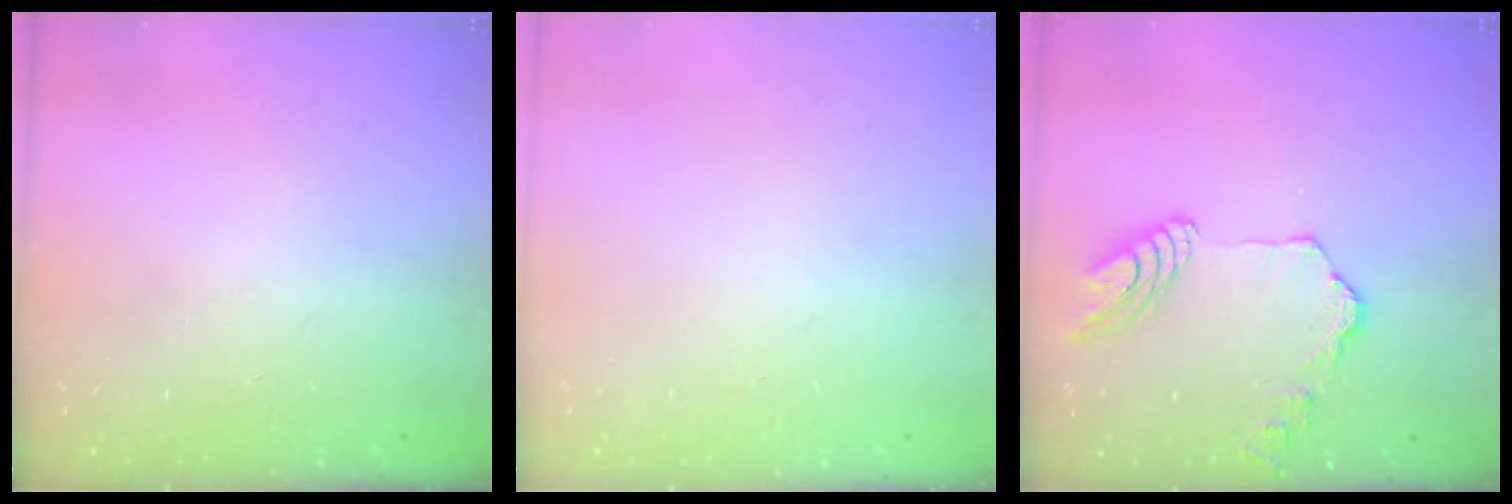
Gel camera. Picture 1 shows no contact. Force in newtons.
{"total": 0.0}
{"total": 12.4, "press": 12.3, "slide": 1.5}